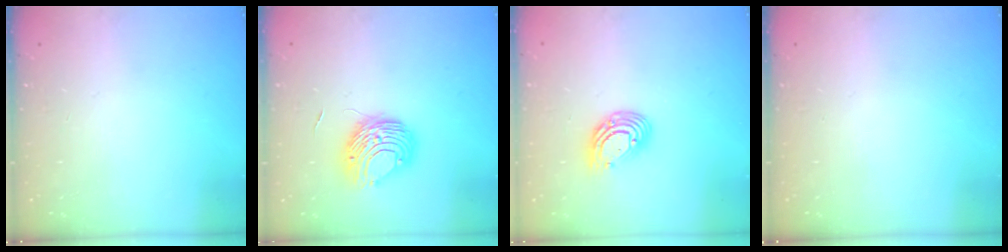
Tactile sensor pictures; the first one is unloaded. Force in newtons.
{"total": 8.8, "press": 8.8, "slide": 0.3}
{"total": 9.9, "press": 9.9, "slide": 1.1}
{"total": 0.0}